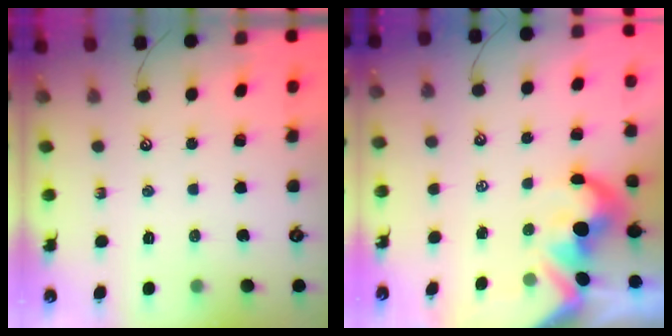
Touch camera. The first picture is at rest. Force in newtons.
{"total": 5.2, "press": 5.0, "slide": 1.2}